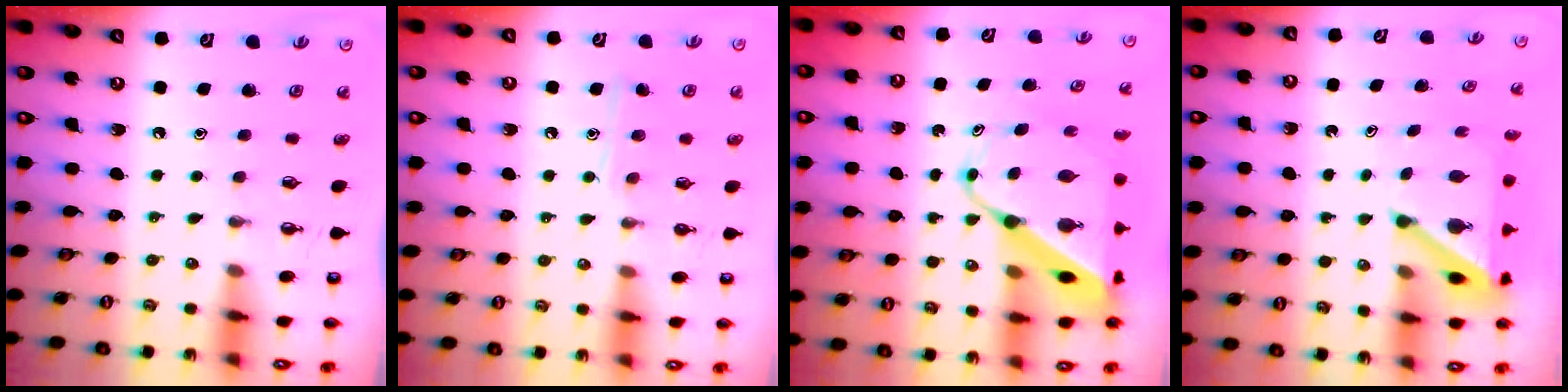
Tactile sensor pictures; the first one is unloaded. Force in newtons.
{"total": 8.0, "press": 8.0, "slide": 0.7}
{"total": 13.2, "press": 13.2, "slide": 1.0}
{"total": 4.6, "press": 4.6, "slide": 0.2}